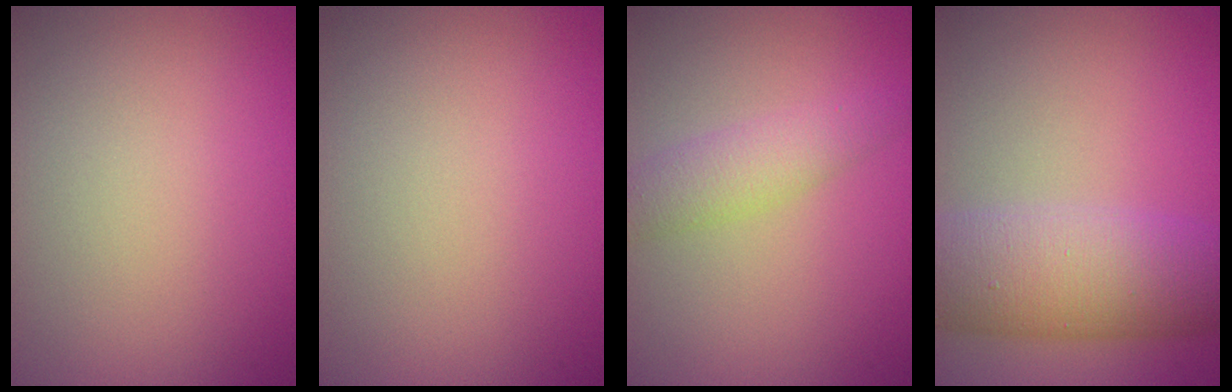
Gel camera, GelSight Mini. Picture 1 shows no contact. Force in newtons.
{"total": 0.0}
{"total": 2.9, "press": 2.9, "slide": 0.0}
{"total": 8.4, "press": 8.4, "slide": 0.2}